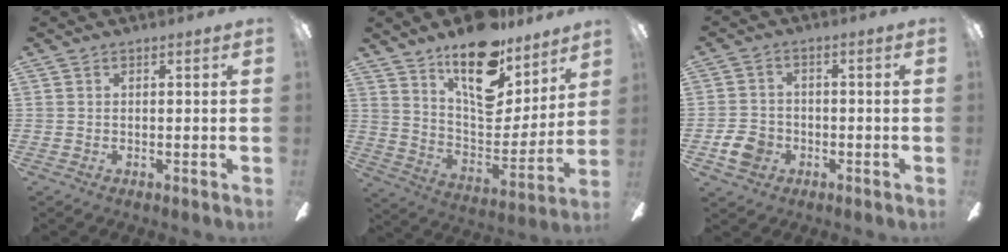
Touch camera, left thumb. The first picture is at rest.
{"total": 19.1, "force": [14.2, 8.3, 9.8], "torque": [-0.154, -0.104, 0.251]}
{"total": 6.1, "force": [-2.4, 5.0, 2.7], "torque": [-0.070, 0.014, -0.045]}